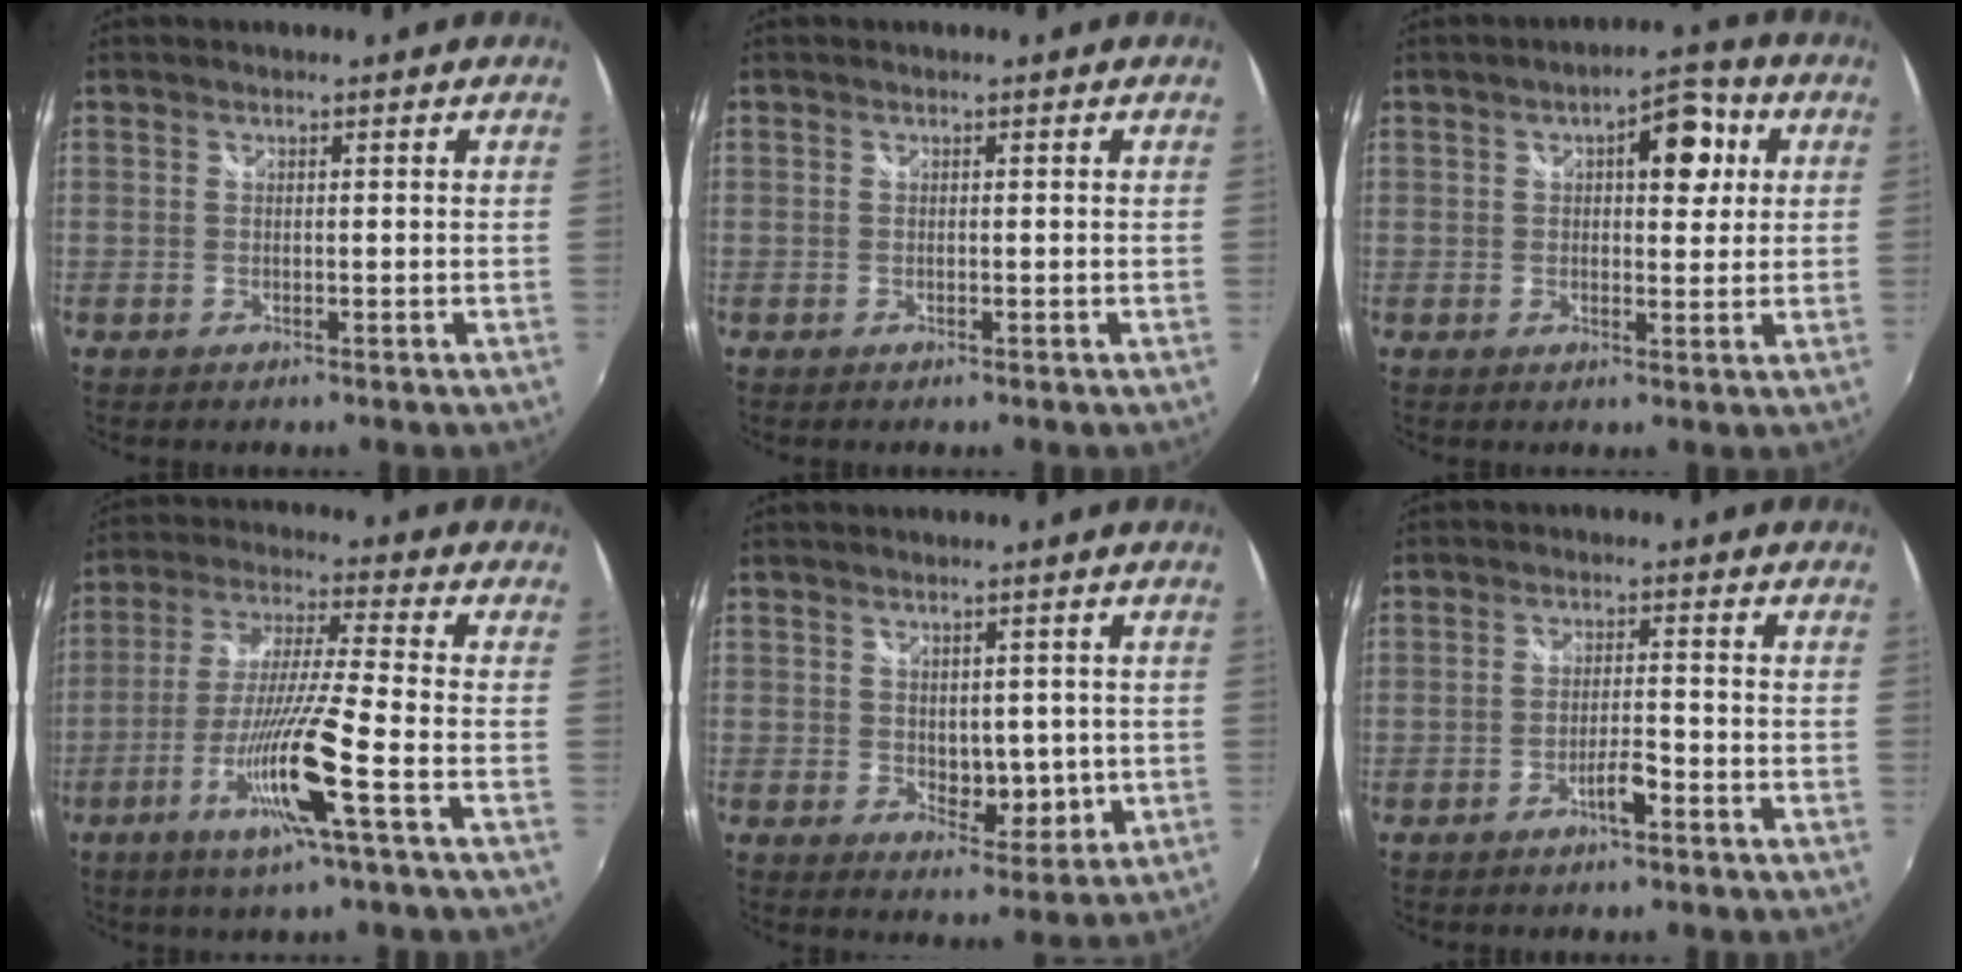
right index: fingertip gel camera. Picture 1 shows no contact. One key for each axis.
{"total": 0.0}
{"total": 7.7, "fx": 2.4, "fy": 3.7, "fz": 6.4, "tx": -0.089, "ty": 0.021, "tz": 0.033}
{"total": 14.1, "fx": -6.2, "fy": -1.0, "fz": 12.6, "tx": -0.260, "ty": -0.016, "tz": -0.120}
{"total": 6.5, "fx": -0.1, "fy": 4.1, "fz": 5.0, "tx": -0.072, "ty": -0.011, "tz": 0.008}
{"total": 3.5, "fx": -2.3, "fy": 0.4, "fz": 2.7, "tx": -0.055, "ty": 0.003, "tz": -0.040}